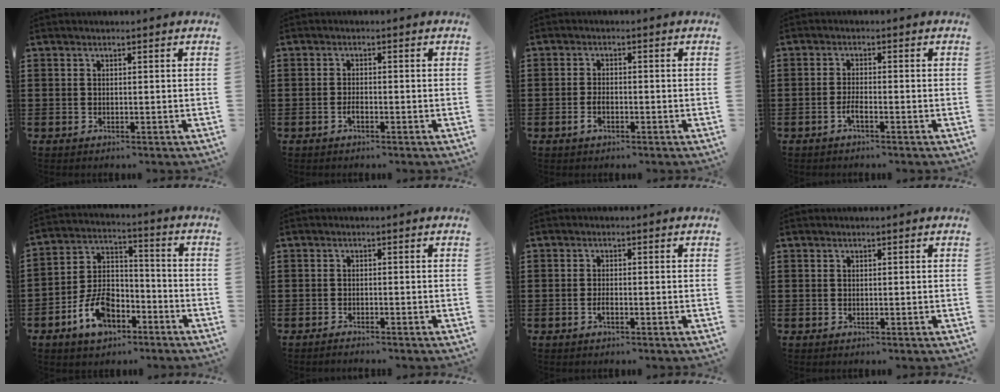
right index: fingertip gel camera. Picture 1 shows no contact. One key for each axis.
{"total": 1.5, "fx": -0.8, "fy": 0.3, "fz": 1.2, "tx": -0.026, "ty": -0.007, "tz": -0.013}
{"total": 2.0, "fx": -0.9, "fy": 0.9, "fz": 1.6, "tx": -0.032, "ty": -0.003, "tz": -0.015}
{"total": 2.0, "fx": -1.2, "fy": 0.1, "fz": 1.7, "tx": -0.039, "ty": -0.007, "tz": -0.022}
{"total": 9.0, "fx": -5.3, "fy": 5.2, "fz": 5.1, "tx": -0.119, "ty": 0.015, "tz": -0.100}
{"total": 1.0, "fx": -1.0, "fy": -0.1, "fz": 0.1, "tx": -0.004, "ty": -0.001, "tz": -0.020}
{"total": 1.3, "fx": -0.6, "fy": 0.2, "fz": 1.1, "tx": -0.024, "ty": -0.007, "tz": -0.009}
{"total": 0.0}